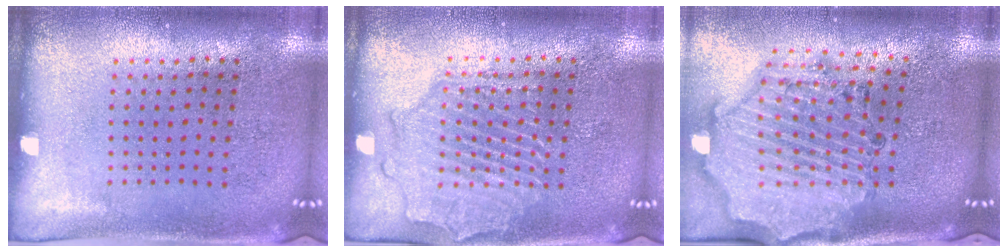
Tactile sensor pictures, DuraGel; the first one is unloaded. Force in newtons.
{"total": 2.6, "press": 2.6, "slide": 0.2}
{"total": 2.4, "press": 2.3, "slide": 0.7}